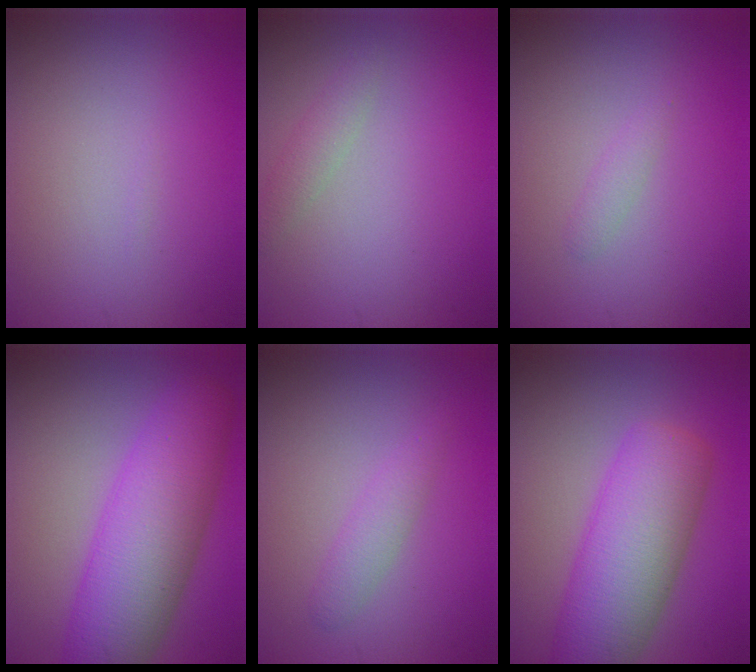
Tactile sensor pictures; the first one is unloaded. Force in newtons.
{"total": 1.4, "press": 1.4, "slide": 0.0}
{"total": 0.9, "press": 0.9, "slide": 0.0}
{"total": 9.2, "press": 9.2, "slide": 0.1}
{"total": 1.7, "press": 1.7, "slide": 0.1}
{"total": 8.6, "press": 8.6, "slide": 0.2}